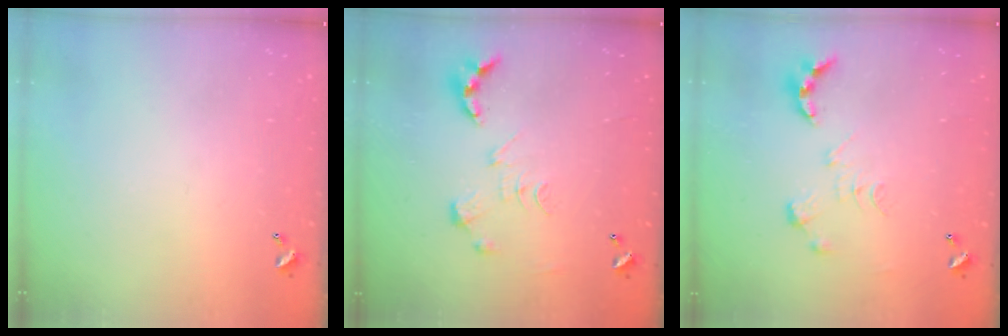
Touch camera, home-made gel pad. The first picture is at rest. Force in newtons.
{"total": 0.0}
{"total": 0.0}